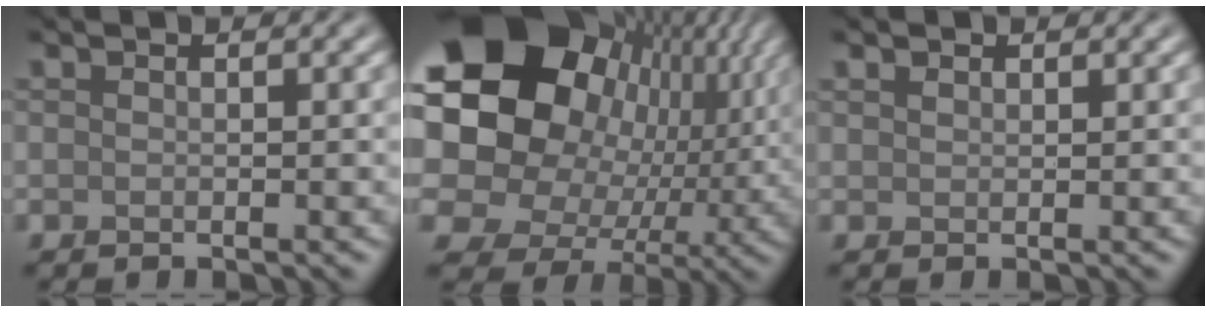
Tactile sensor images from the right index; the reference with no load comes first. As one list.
[{"total": 21.6, "force": [5.0, 17.0, 12.4], "torque": [-0.240, 0.014, 0.073]}, {"total": 0.8, "force": [0.6, 0.4, 0.3], "torque": [-0.007, 0.001, 0.011]}]